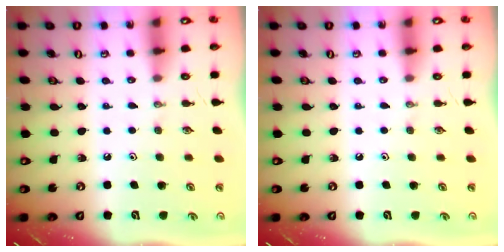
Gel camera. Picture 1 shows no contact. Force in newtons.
{"total": 0.0}